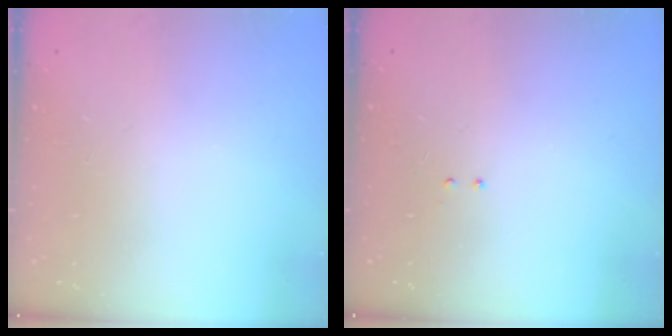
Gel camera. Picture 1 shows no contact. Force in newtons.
{"total": 2.1, "press": 2.0, "slide": 0.6}